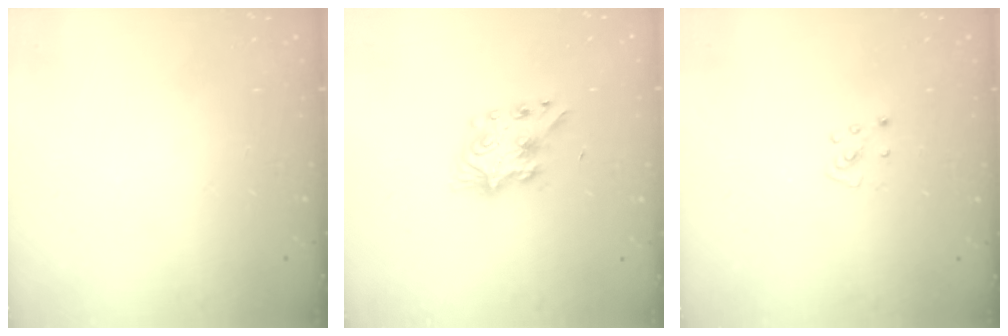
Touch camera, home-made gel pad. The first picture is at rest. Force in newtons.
{"total": 7.2, "press": 7.2, "slide": 0.2}
{"total": 4.4, "press": 4.4, "slide": 0.3}